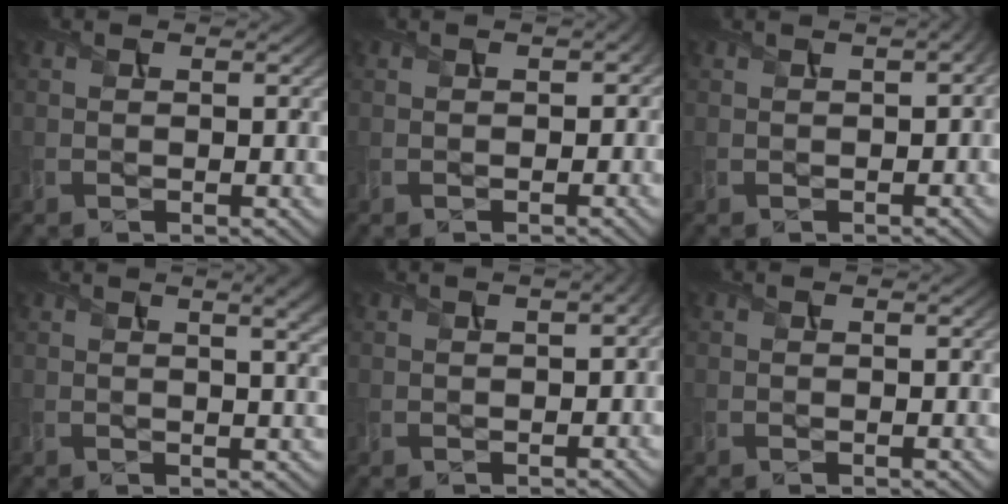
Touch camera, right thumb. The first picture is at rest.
{"total": 1.6, "force": [-0.3, 1.4, 0.8], "torque": [-0.011, -0.007, -0.001]}
{"total": 2.8, "force": [0.4, 1.1, 2.5], "torque": [-0.038, 0.004, 0.006]}
{"total": 6.1, "force": [2.5, 2.0, 5.2], "torque": [-0.054, 0.020, 0.023]}
{"total": 2.6, "force": [0.3, 1.1, 2.4], "torque": [-0.038, 0.002, 0.004]}
{"total": 0.0}